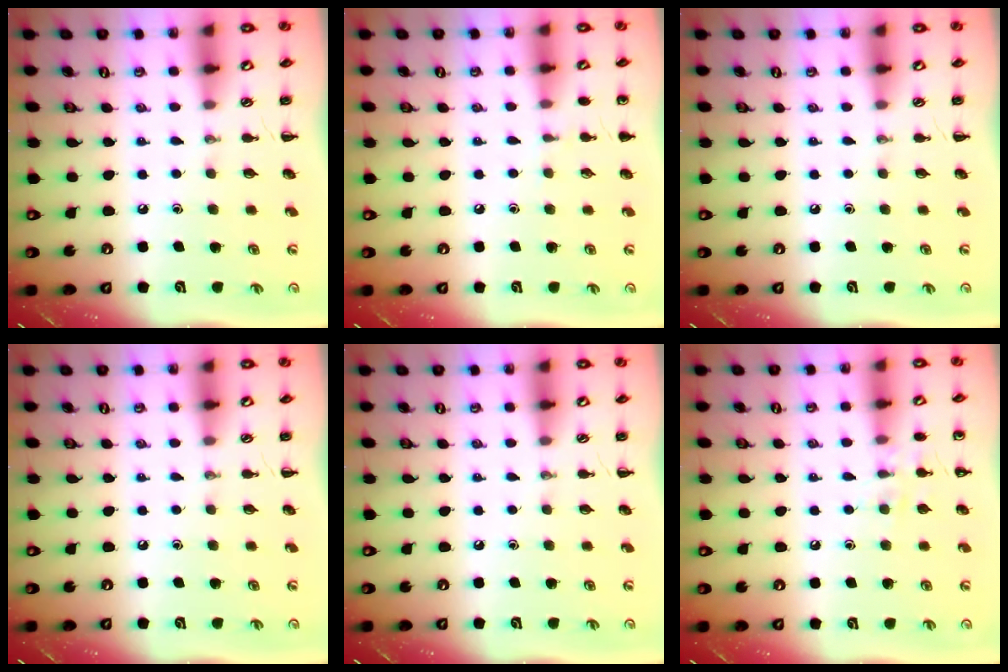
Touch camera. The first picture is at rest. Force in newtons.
{"total": 4.8, "press": 4.5, "slide": 1.5}
{"total": 0.0}
{"total": 0.0}
{"total": 0.0}
{"total": 7.5, "press": 7.3, "slide": 1.6}